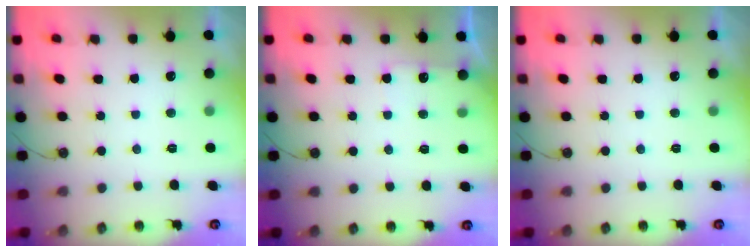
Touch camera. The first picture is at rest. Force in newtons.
{"total": 5.0, "press": 4.9, "slide": 0.8}
{"total": 0.0}